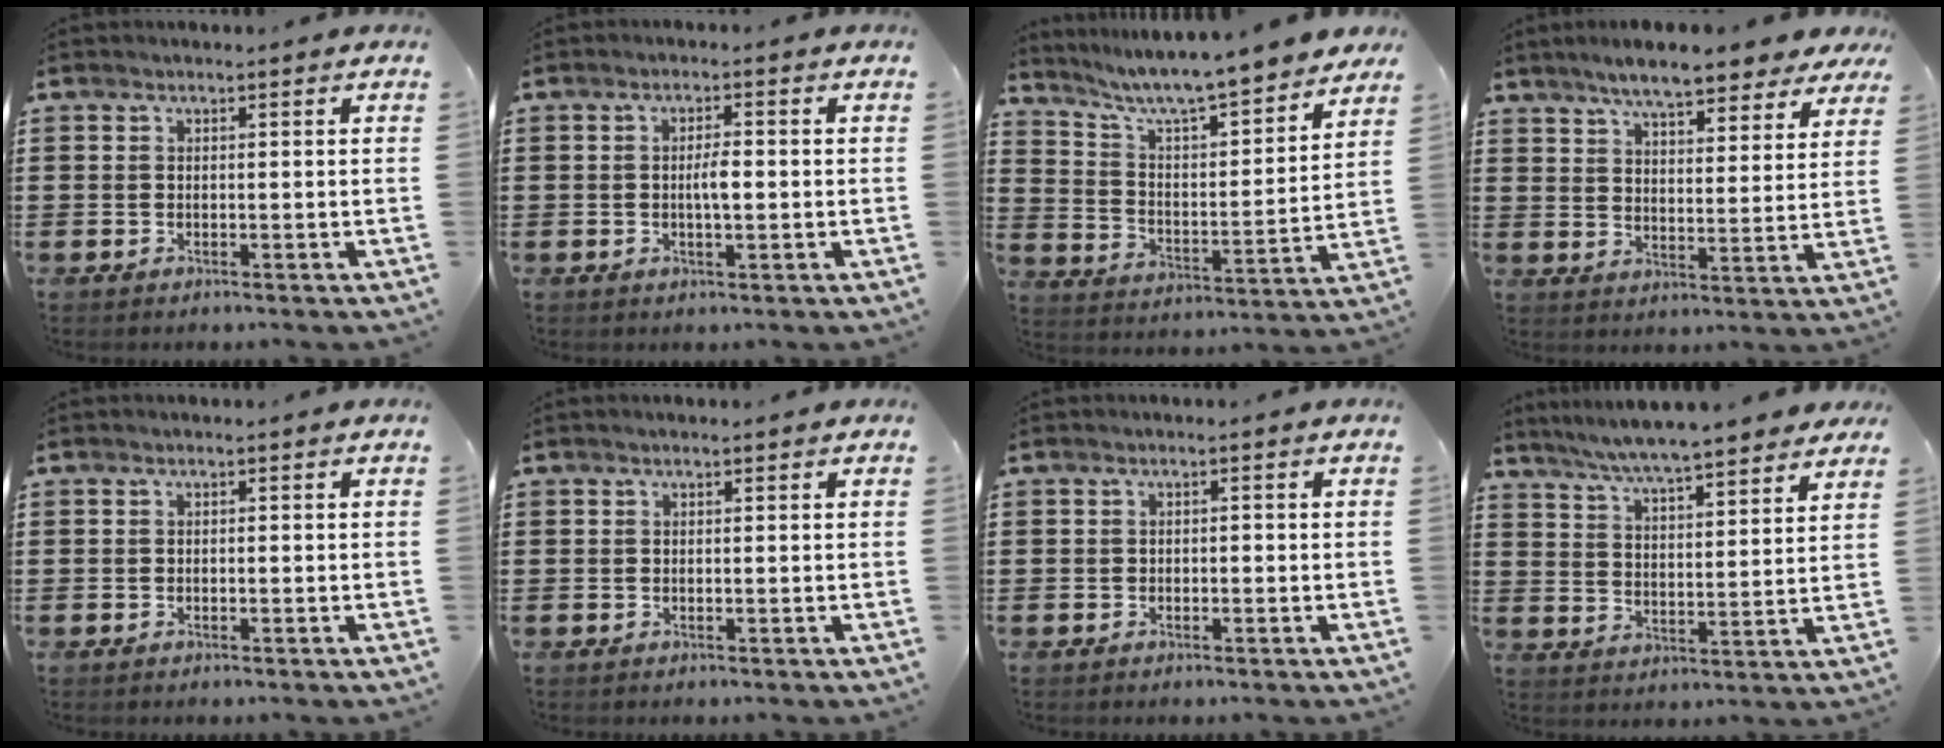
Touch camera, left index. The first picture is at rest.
{"total": 3.1, "force": [-0.2, 0.9, 3.0], "torque": [-0.055, 0.002, -0.005]}
{"total": 7.1, "force": [6.5, -0.3, 2.9], "torque": [-0.084, -0.053, 0.105]}
{"total": 7.4, "force": [6.5, 1.0, 3.4], "torque": [-0.082, -0.022, 0.114]}
{"total": 0.0}
{"total": 0.5, "force": [0.3, 0.1, 0.4], "torque": [-0.009, 0.000, 0.007]}
{"total": 0.6, "force": [-0.3, 0.3, 0.4], "torque": [-0.009, -0.001, -0.006]}
{"total": 5.8, "force": [5.6, -0.1, 1.7], "torque": [-0.059, -0.033, 0.096]}